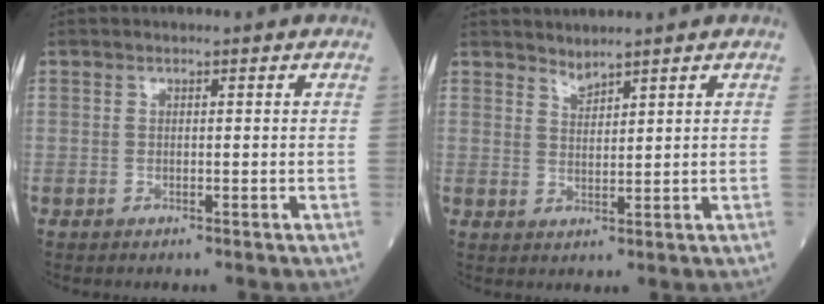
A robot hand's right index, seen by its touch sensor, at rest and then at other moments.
{"total": 1.9, "force": [1.8, -0.2, 0.2], "torque": [-0.002, -0.004, 0.038]}